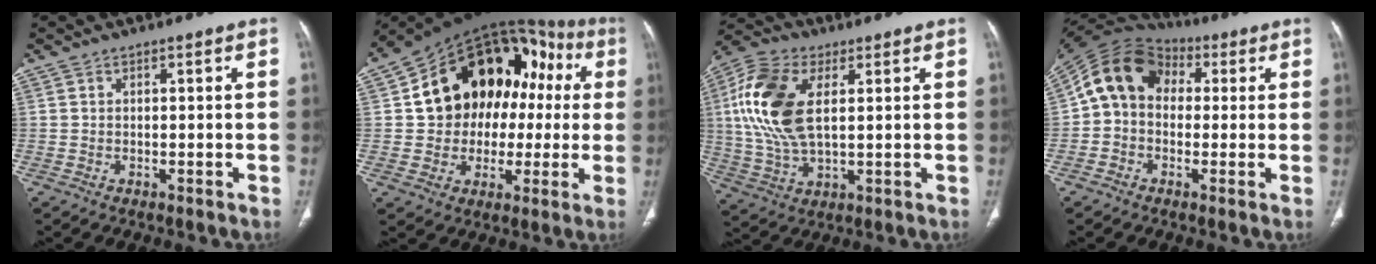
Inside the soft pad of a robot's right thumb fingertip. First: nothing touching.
{"total": 24.0, "force": [3.1, 17.2, 16.5], "torque": [-0.193, 0.049, 0.053]}
{"total": 16.1, "force": [3.6, 8.5, 13.2], "torque": [-0.283, 0.005, 0.068]}
{"total": 12.2, "force": [1.3, 9.5, 7.5], "torque": [-0.120, 0.041, 0.009]}